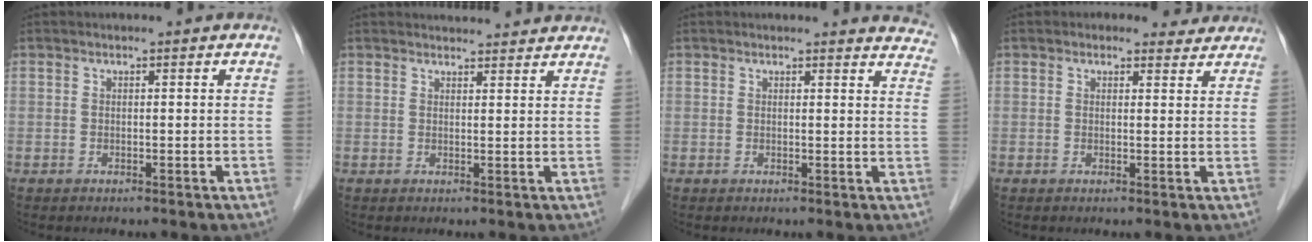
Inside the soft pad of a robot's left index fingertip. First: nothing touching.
{"total": 6.5, "force": [6.3, 1.0, 1.2], "torque": [-0.011, 0.017, 0.065]}
{"total": 9.1, "force": [9.0, 1.1, 0.9], "torque": [0.021, -0.051, 0.059]}
{"total": 2.8, "force": [2.4, 1.5, 0.1], "torque": [0.000, 0.004, 0.020]}